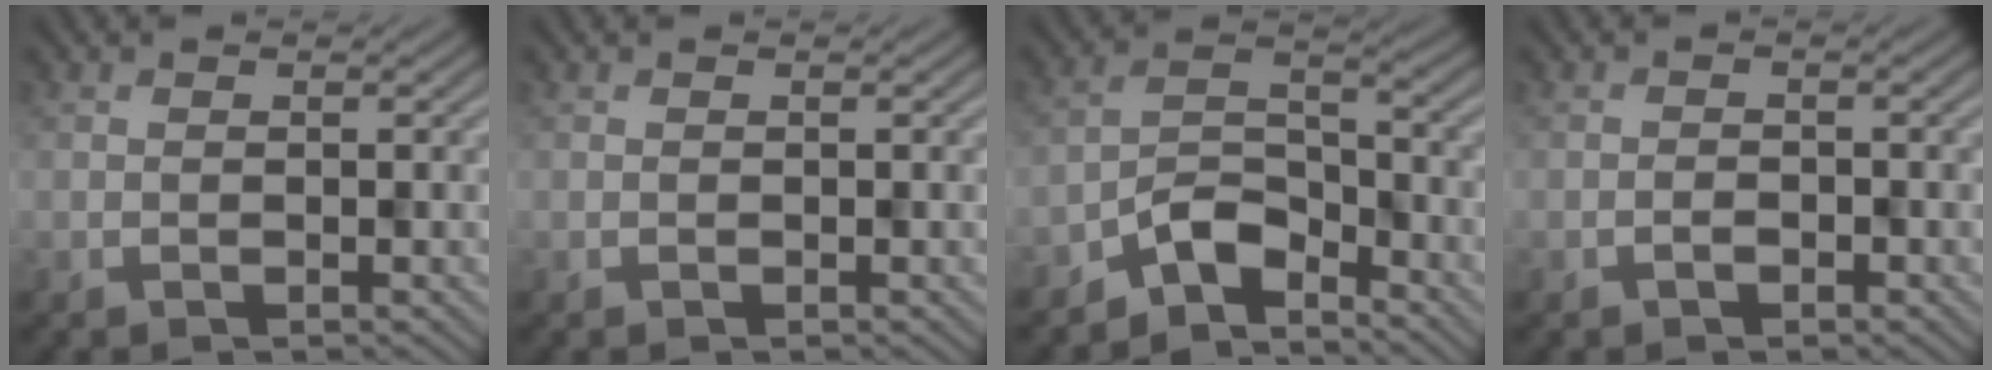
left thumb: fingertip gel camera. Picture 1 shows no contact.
{"total": 0.0}
{"total": 5.5, "force": [-4.6, 2.0, 2.1], "torque": [-0.031, 0.008, -0.102]}
{"total": 0.7, "force": [-0.5, 0.4, 0.1], "torque": [0.002, 0.003, -0.010]}